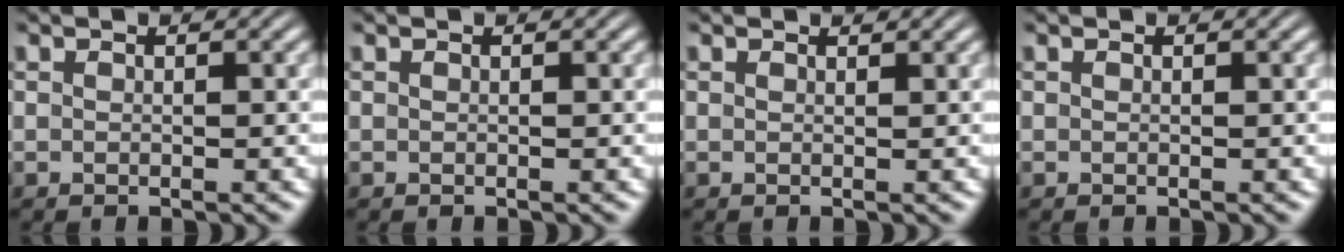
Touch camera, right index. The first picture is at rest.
{"total": 0.0}
{"total": 0.5, "force": [0.5, -0.2, 0.0], "torque": [0.006, -0.003, 0.009]}
{"total": 0.0}